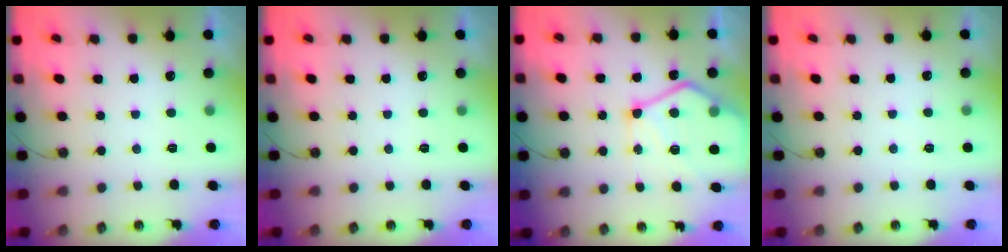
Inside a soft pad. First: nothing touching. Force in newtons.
{"total": 0.0}
{"total": 17.2, "press": 17.1, "slide": 1.8}
{"total": 2.0, "press": 2.0, "slide": 0.4}